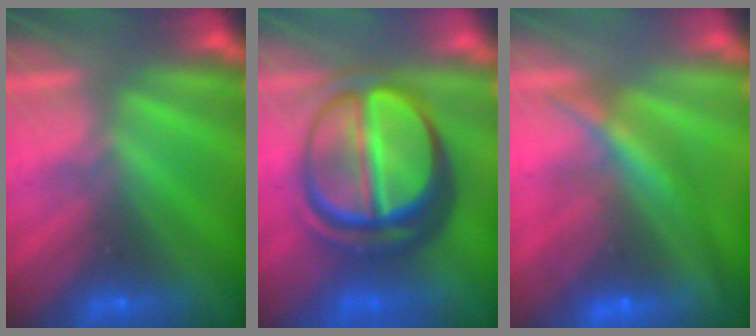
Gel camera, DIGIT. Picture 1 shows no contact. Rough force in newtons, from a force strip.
{"total": 7.1}
{"total": 7.9}